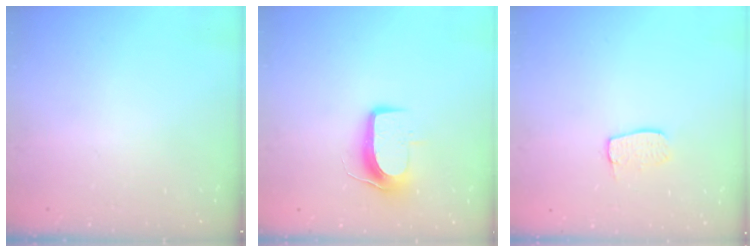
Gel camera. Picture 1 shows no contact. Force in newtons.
{"total": 8.9, "press": 8.9, "slide": 0.3}
{"total": 6.8, "press": 6.8, "slide": 0.4}